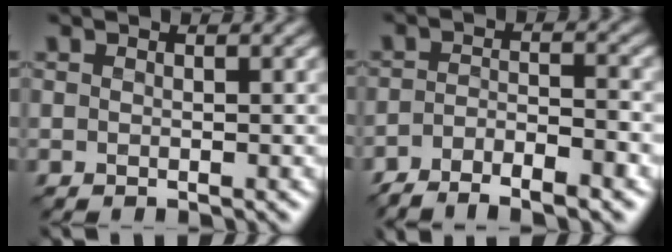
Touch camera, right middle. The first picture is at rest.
{"total": 5.4, "force": [-4.1, 1.3, 3.2], "torque": [-0.055, -0.006, -0.072]}